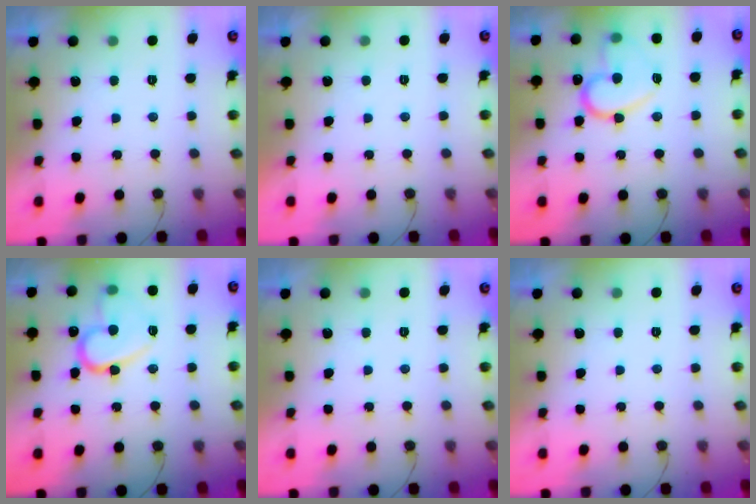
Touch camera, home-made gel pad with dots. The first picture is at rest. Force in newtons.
{"total": 1.8, "press": 1.8, "slide": 0.1}
{"total": 14.9, "press": 14.9, "slide": 1.0}
{"total": 13.8, "press": 13.8, "slide": 0.9}
{"total": 0.0}
{"total": 0.0}